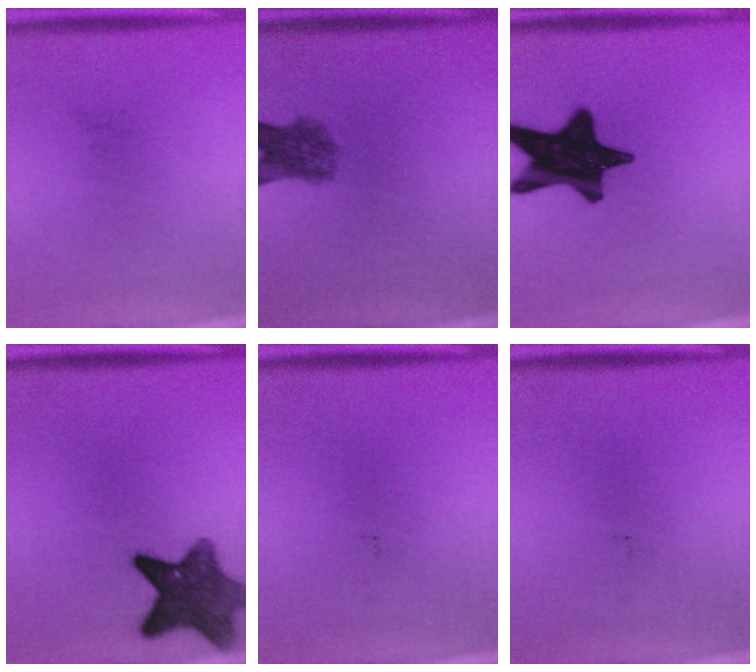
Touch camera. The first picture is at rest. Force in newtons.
{"total": 5.6}
{"total": 17.9}
{"total": 9.7}
{"total": 0.0}
{"total": 0.0}